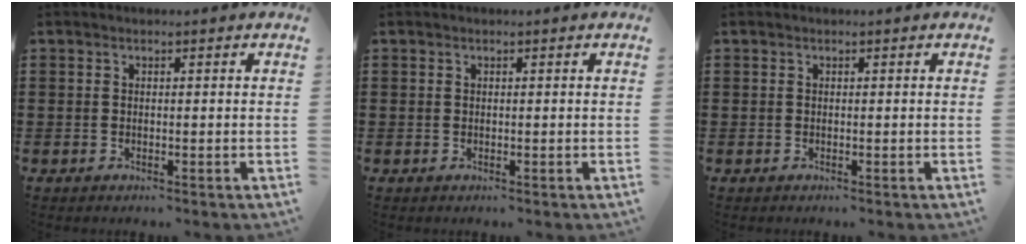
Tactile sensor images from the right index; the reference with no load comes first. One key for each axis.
{"total": 0.0}
{"total": 0.0}